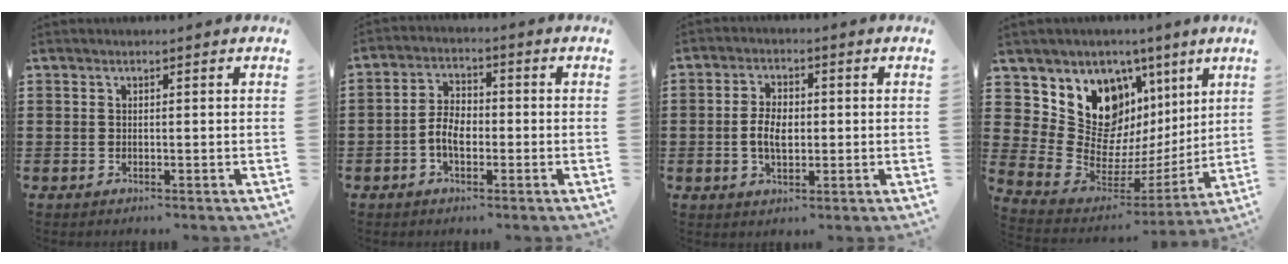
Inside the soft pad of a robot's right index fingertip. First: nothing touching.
{"total": 4.6, "force": [-1.4, 2.7, 3.4], "torque": [-0.083, 0.002, -0.032]}
{"total": 4.6, "force": [-0.4, 2.7, 3.7], "torque": [-0.079, 0.006, -0.010]}
{"total": 12.5, "force": [5.5, 10.1, 4.8], "torque": [-0.103, -0.046, 0.111]}